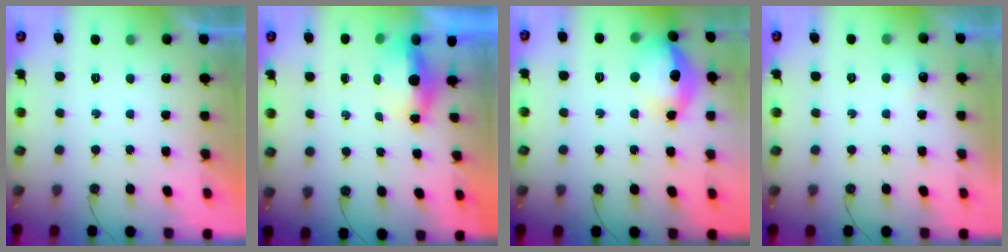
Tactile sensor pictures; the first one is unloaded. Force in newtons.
{"total": 4.9, "press": 4.8, "slide": 1.2}
{"total": 15.8, "press": 15.7, "slide": 1.3}
{"total": 3.9, "press": 3.9, "slide": 0.7}